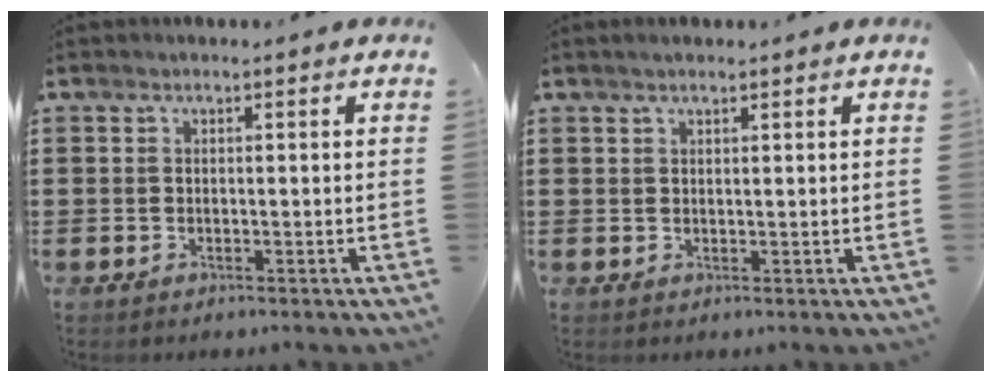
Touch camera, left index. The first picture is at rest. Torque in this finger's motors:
{"motor_torque": [1.15, 0.98, 0.05, 0.00]}